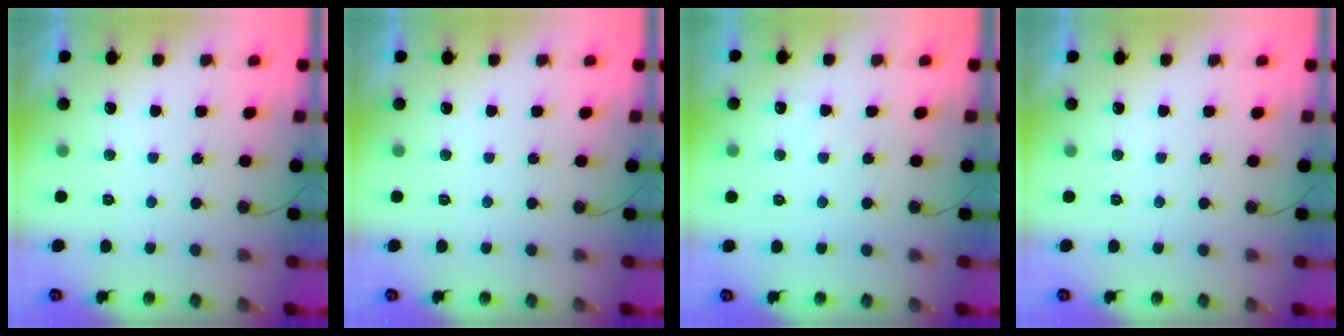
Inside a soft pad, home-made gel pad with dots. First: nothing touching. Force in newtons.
{"total": 0.7, "press": 0.4, "slide": 0.7}
{"total": 3.4, "press": 3.4, "slide": 0.3}
{"total": 0.0}